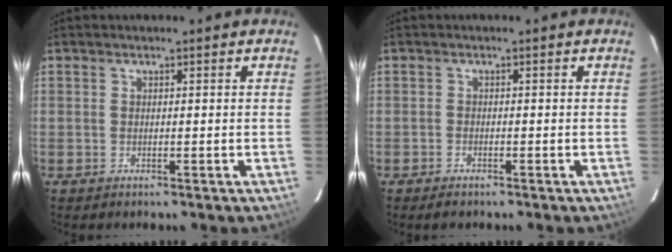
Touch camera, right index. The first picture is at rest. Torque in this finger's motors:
{"motor_torque": [0.24, -0.14, -0.01, 0.01]}